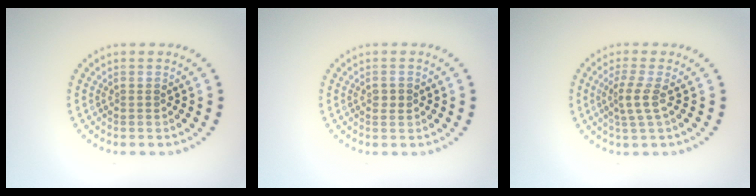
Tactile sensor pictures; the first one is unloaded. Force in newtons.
{"total": 1.0, "press": 1.0, "slide": 0.2}
{"total": 2.2, "press": 1.6, "slide": 1.5}